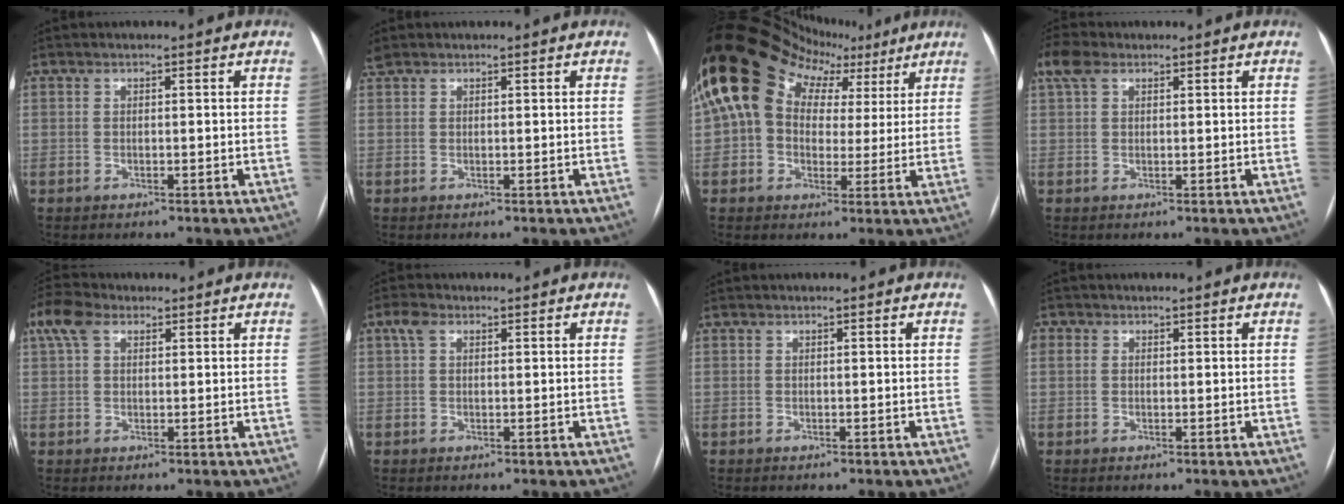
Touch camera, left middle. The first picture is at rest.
{"total": 1.1, "force": [1.0, 0.4, 0.2], "torque": [-0.016, 0.018, 0.025]}
{"total": 15.6, "force": [4.6, 12.5, 8.2], "torque": [-0.162, 0.093, 0.088]}
{"total": 4.3, "force": [2.6, 2.3, 2.6], "torque": [-0.067, 0.032, 0.058]}
{"total": 5.5, "force": [2.9, 3.1, 3.5], "torque": [-0.086, 0.037, 0.058]}
{"total": 2.2, "force": [1.0, 1.3, 1.5], "torque": [-0.037, 0.022, 0.022]}
{"total": 0.0}
{"total": 1.8, "force": [-1.6, 0.7, -0.3], "torque": [-0.011, 0.019, -0.010]}